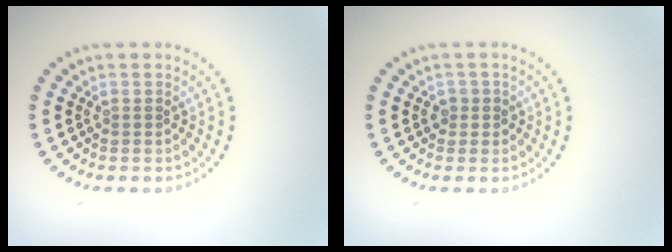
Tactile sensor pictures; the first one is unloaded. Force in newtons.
{"total": 1.2, "press": 1.0, "slide": 0.6}